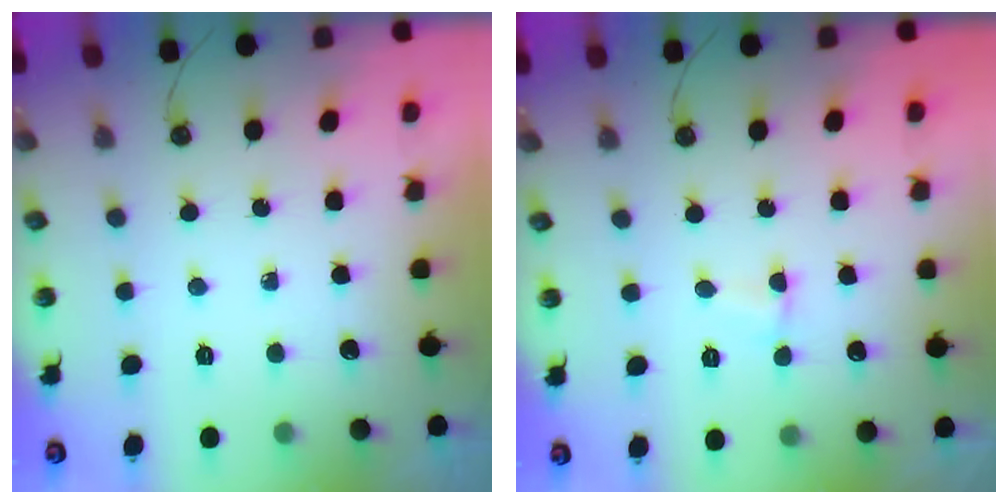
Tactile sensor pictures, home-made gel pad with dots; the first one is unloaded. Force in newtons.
{"total": 1.3, "press": 1.2, "slide": 0.4}